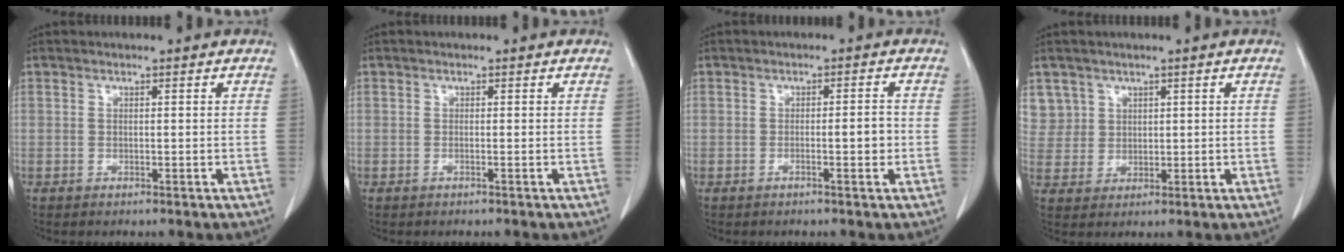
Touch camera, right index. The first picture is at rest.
{"total": 0.0}
{"total": 2.5, "force": [-0.7, 0.3, 2.4], "torque": [-0.031, 0.002, -0.013]}
{"total": 5.1, "force": [2.8, 4.3, -0.3], "torque": [0.016, 0.006, 0.060]}